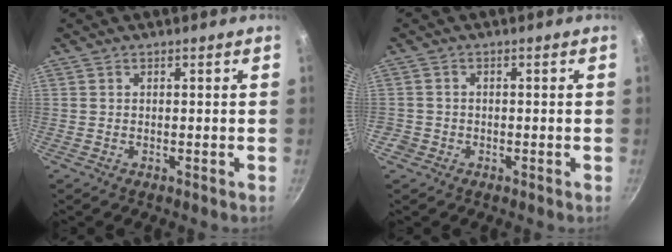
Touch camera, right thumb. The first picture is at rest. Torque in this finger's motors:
{"motor_torque": [0.08, 0.16, -0.16, 0.07, 0.03]}